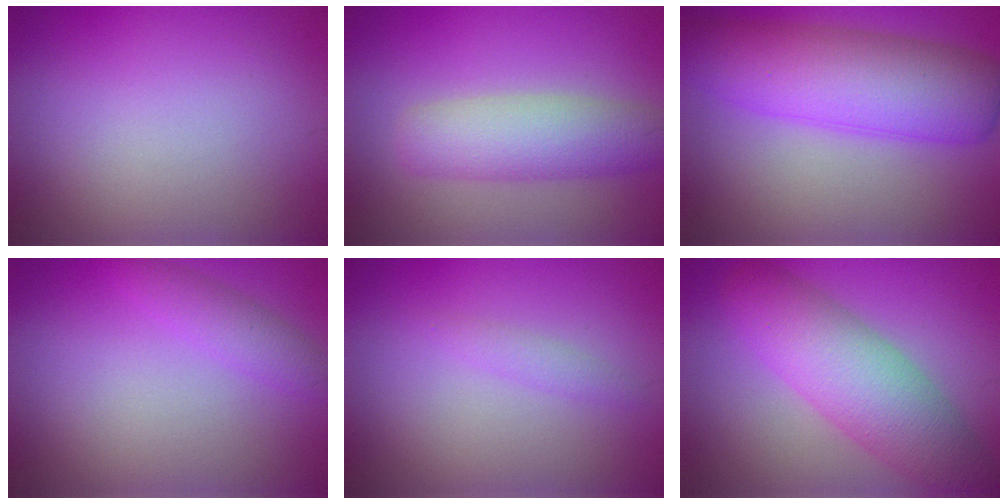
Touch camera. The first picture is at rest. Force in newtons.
{"total": 5.2, "press": 5.2, "slide": 0.2}
{"total": 8.9, "press": 8.9, "slide": 0.2}
{"total": 2.2, "press": 2.2, "slide": 0.0}
{"total": 1.1, "press": 1.1, "slide": 0.1}
{"total": 8.0, "press": 8.0, "slide": 0.2}